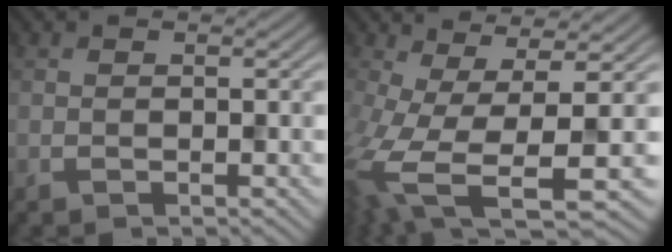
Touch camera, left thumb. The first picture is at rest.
{"total": 10.3, "force": [-3.0, 3.6, 9.1], "torque": [-0.215, -0.035, -0.035]}